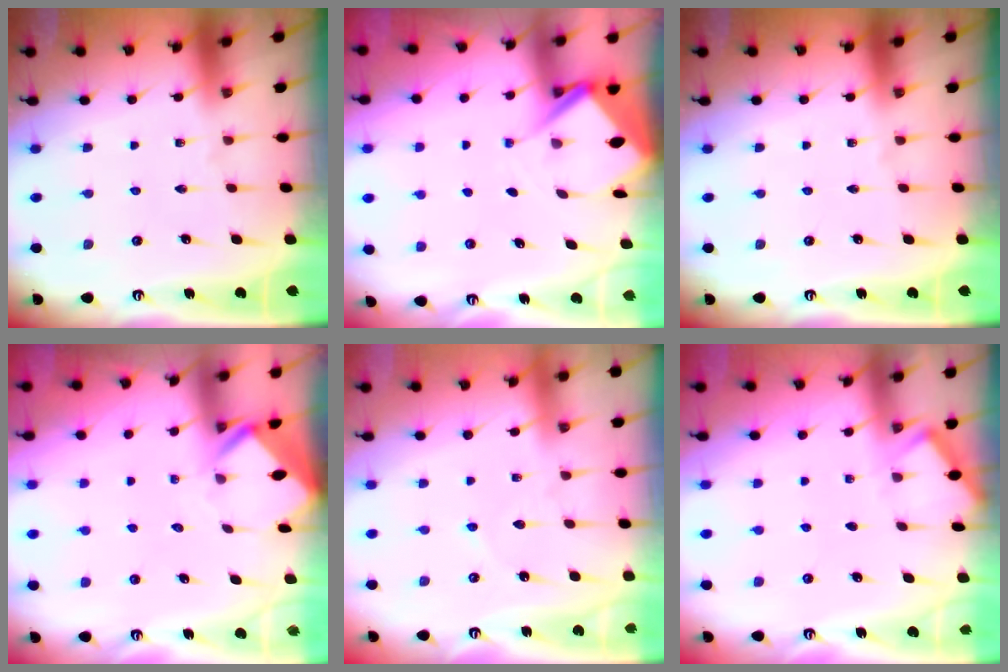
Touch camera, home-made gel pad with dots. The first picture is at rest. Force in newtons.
{"total": 4.6, "press": 4.6, "slide": 0.4}
{"total": 0.0}
{"total": 2.6, "press": 2.6, "slide": 0.1}
{"total": 2.4, "press": 2.4, "slide": 0.4}
{"total": 2.7, "press": 2.7, "slide": 0.2}